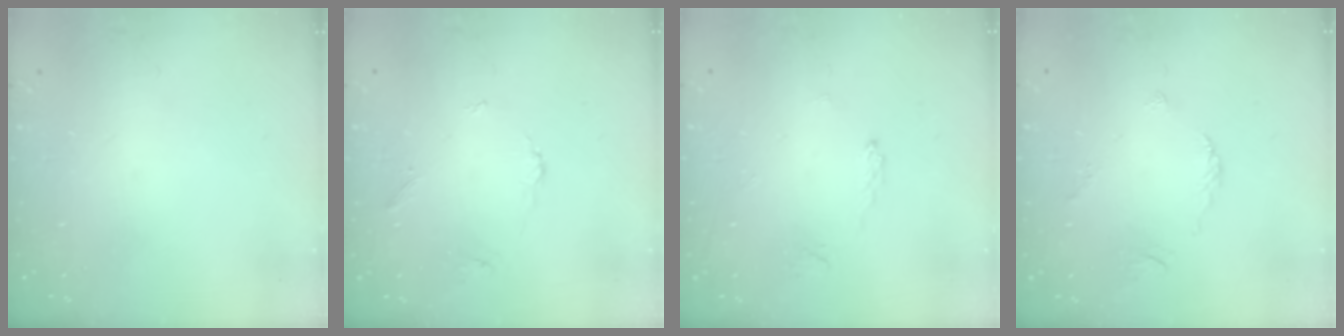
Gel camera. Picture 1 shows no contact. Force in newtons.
{"total": 4.0, "press": 3.9, "slide": 0.6}
{"total": 1.9, "press": 1.9, "slide": 0.2}
{"total": 2.6, "press": 2.6, "slide": 0.6}